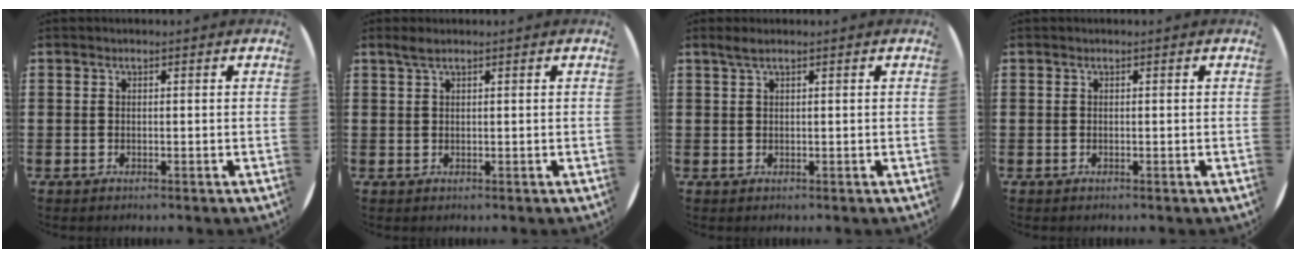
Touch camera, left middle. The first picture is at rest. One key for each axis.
{"total": 1.2, "fx": 0.9, "fy": 0.1, "fz": 0.8, "tx": -0.016, "ty": 0.002, "tz": 0.015}
{"total": 1.2, "fx": 0.7, "fy": 0.0, "fz": 0.9, "tx": -0.019, "ty": 0.003, "tz": 0.012}
{"total": 0.0}